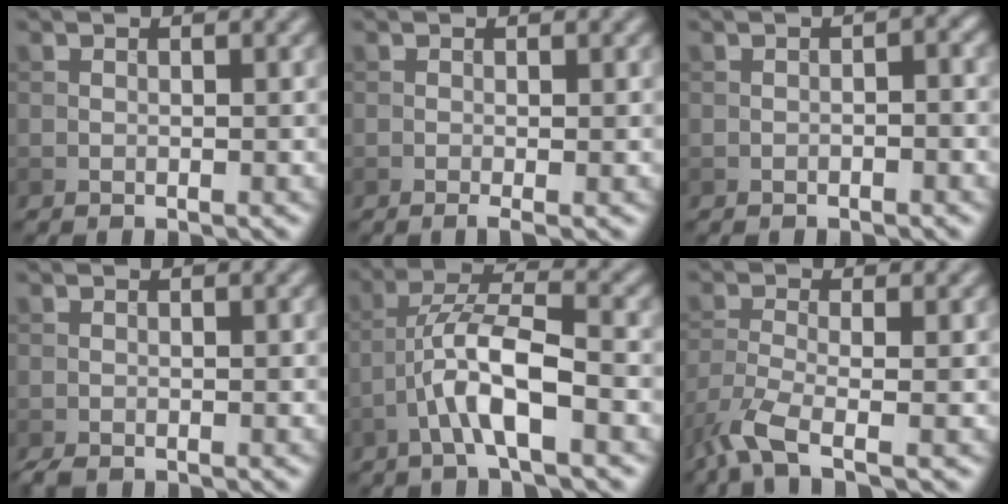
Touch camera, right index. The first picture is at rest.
{"total": 1.0, "force": [-0.4, 0.1, 0.9], "torque": [-0.016, -0.008, -0.009]}
{"total": 1.3, "force": [-0.4, 0.4, 1.2], "torque": [-0.018, 0.003, -0.007]}
{"total": 1.1, "force": [-1.0, 0.3, 0.5], "torque": [-0.009, -0.004, -0.017]}
{"total": 6.2, "force": [-2.6, 1.5, 5.4], "torque": [-0.107, 0.014, -0.050]}
{"total": 4.8, "force": [-3.2, 1.1, 3.4], "torque": [-0.082, -0.014, -0.076]}